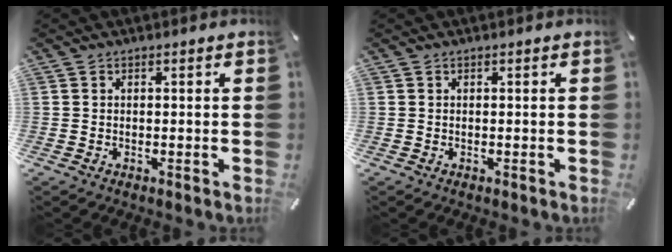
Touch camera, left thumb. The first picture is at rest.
{"total": 0.0}